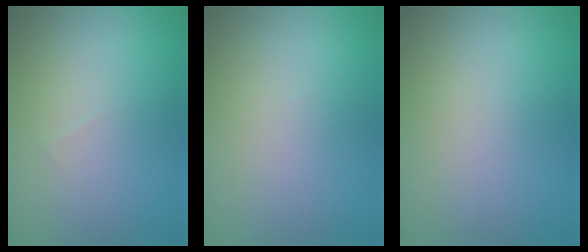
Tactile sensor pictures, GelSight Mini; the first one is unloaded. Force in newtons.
{"total": 0.0}
{"total": 0.0}